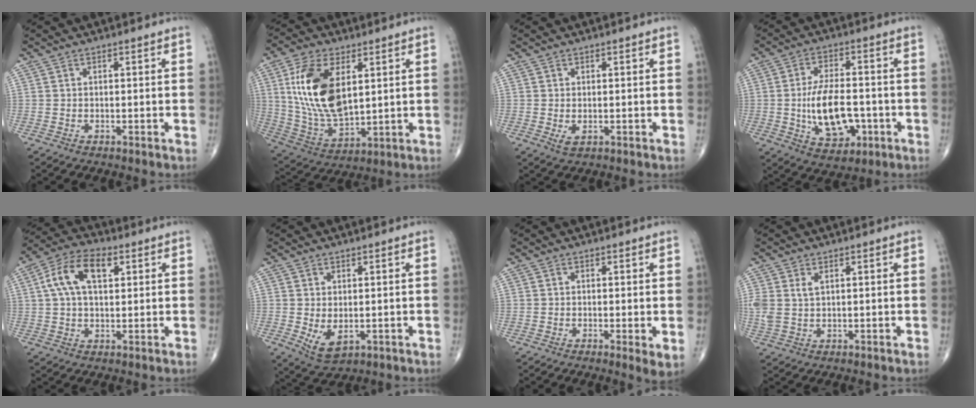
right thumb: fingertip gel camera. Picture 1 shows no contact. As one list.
[{"total": 17.8, "force": [5.0, 9.5, 14.2], "torque": [-0.266, -0.021, 0.104]}, {"total": 1.8, "force": [-0.3, 1.0, 1.5], "torque": [-0.022, -0.004, -0.002]}, {"total": 12.7, "force": [-2.3, 7.1, 10.3], "torque": [-0.159, 0.011, -0.030]}, {"total": 10.6, "force": [3.1, 5.7, 8.3], "torque": [-0.154, 0.020, 0.052]}, {"total": 5.1, "force": [-0.7, 2.9, 4.2], "torque": [-0.066, -0.009, 0.004]}, {"total": 2.8, "force": [-0.3, 0.5, 2.8], "torque": [-0.044, -0.012, -0.011]}, {"total": 3.7, "force": [1.3, 2.0, 2.8], "torque": [-0.073, 0.007, 0.033]}]